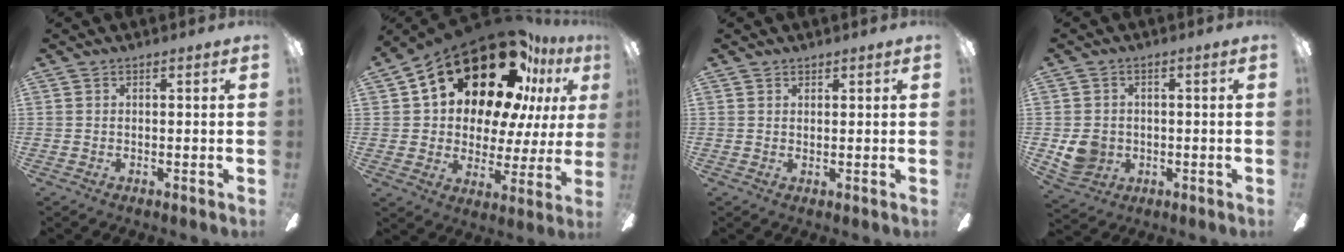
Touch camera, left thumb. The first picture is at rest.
{"total": 24.9, "force": [16.0, 12.9, 14.0], "torque": [-0.222, -0.097, 0.286]}
{"total": 1.2, "force": [1.1, 0.6, 0.1], "torque": [-0.003, -0.001, 0.021]}
{"total": 6.5, "force": [-0.8, 5.9, 2.7], "torque": [-0.041, 0.008, -0.013]}